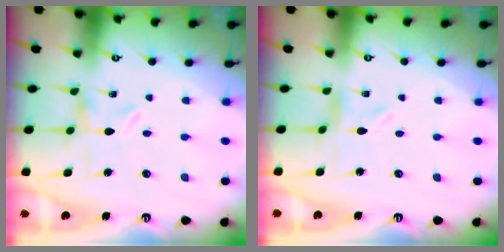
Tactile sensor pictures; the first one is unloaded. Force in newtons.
{"total": 0.0}